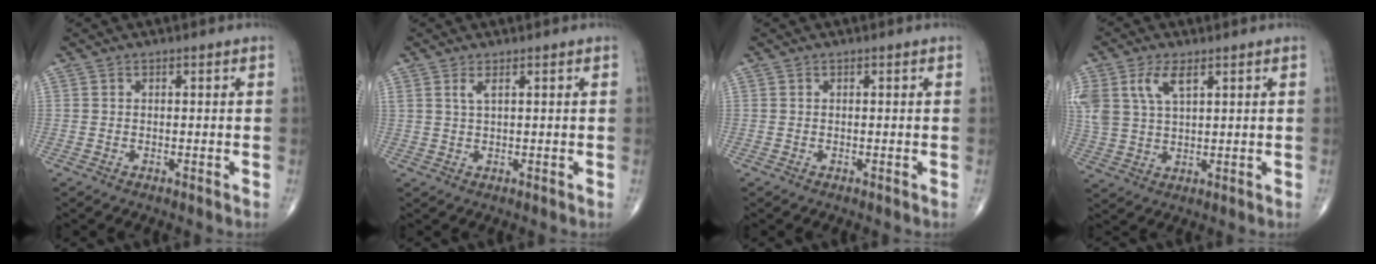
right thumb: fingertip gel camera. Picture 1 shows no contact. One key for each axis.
{"total": 1.6, "fx": 0.9, "fy": 0.2, "fz": 1.3, "tx": -0.032, "ty": -0.001, "tz": 0.021}
{"total": 0.0}
{"total": 9.6, "fx": 4.4, "fy": 5.0, "fz": 7.0, "tx": -0.160, "ty": -0.004, "tz": 0.093}